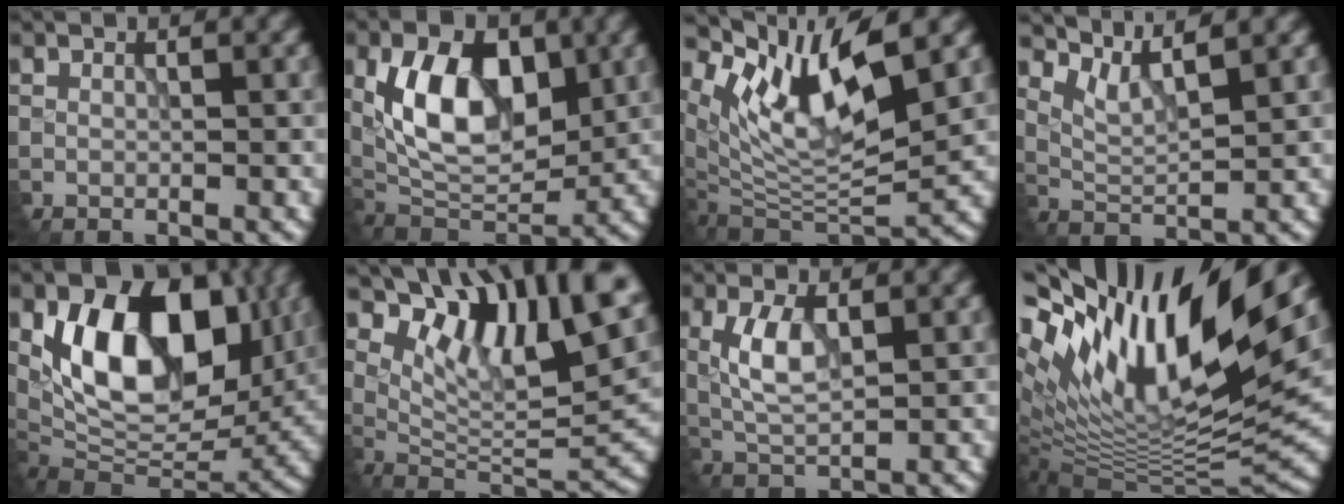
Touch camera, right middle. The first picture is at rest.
{"total": 9.1, "force": [1.5, 5.3, 7.2], "torque": [-0.126, -0.004, 0.024]}
{"total": 10.2, "force": [4.5, 3.6, 8.4], "torque": [-0.160, -0.006, 0.093]}
{"total": 3.0, "force": [2.5, 0.5, 1.6], "torque": [-0.041, -0.003, 0.057]}
{"total": 12.4, "force": [2.6, 7.9, 9.2], "torque": [-0.141, -0.008, 0.040]}
{"total": 12.0, "force": [6.3, 4.9, 9.0], "torque": [-0.151, 0.008, 0.117]}
{"total": 3.7, "force": [0.4, 1.6, 3.3], "torque": [-0.074, 0.004, 0.012]}
{"total": 17.2, "force": [7.9, 5.9, 14.1], "torque": [-0.278, 0.024, 0.134]}